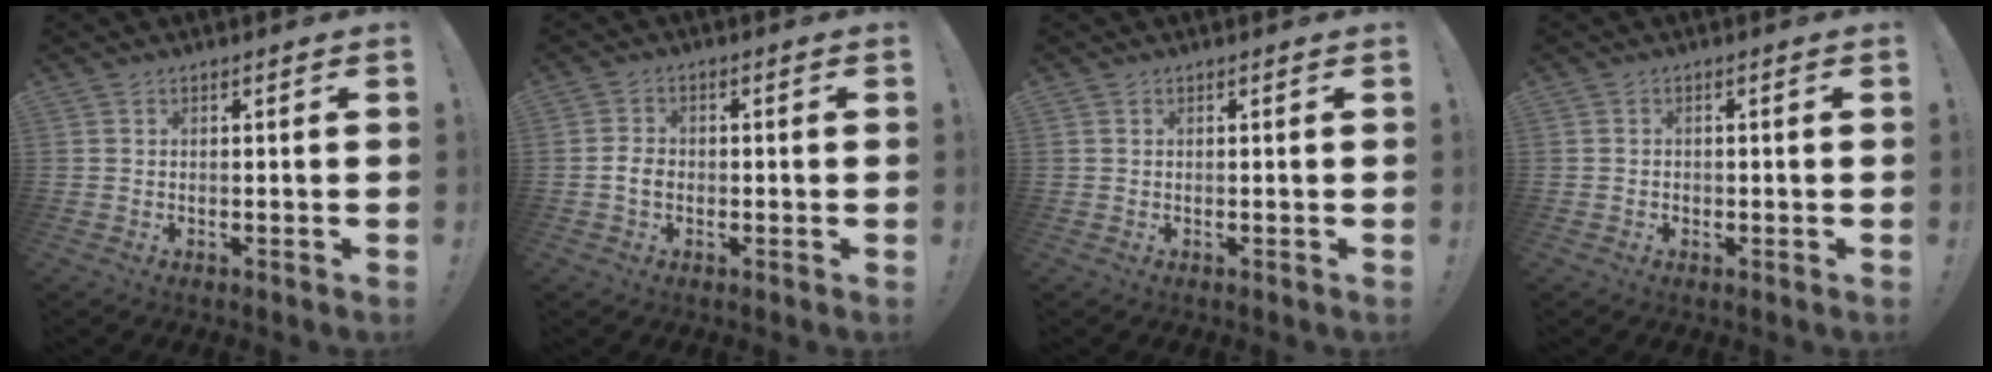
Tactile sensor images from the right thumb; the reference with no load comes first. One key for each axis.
{"total": 3.5, "fx": -1.1, "fy": 2.7, "fz": 2.0, "tx": -0.030, "ty": 0.005, "tz": -0.021}
{"total": 0.0}
{"total": 1.1, "fx": -0.6, "fy": 0.9, "fz": 0.2, "tx": -0.001, "ty": 0.002, "tz": -0.011}